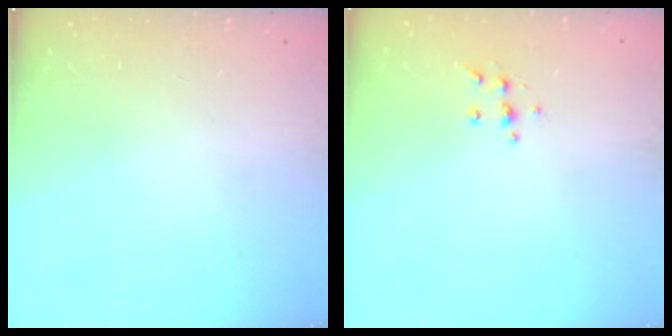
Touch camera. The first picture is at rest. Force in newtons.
{"total": 6.7, "press": 6.7, "slide": 0.8}